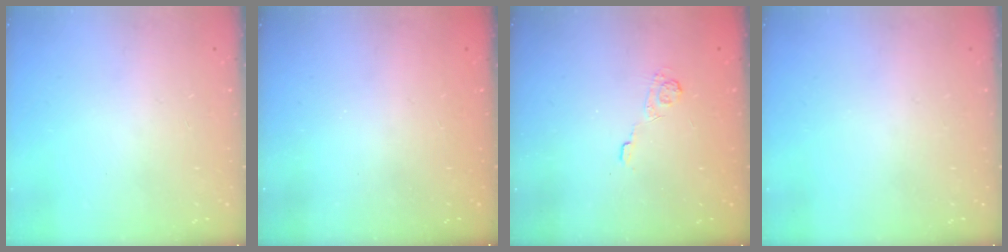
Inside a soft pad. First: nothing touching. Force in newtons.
{"total": 2.3, "press": 2.2, "slide": 0.8}
{"total": 3.6, "press": 3.3, "slide": 1.5}
{"total": 0.0}